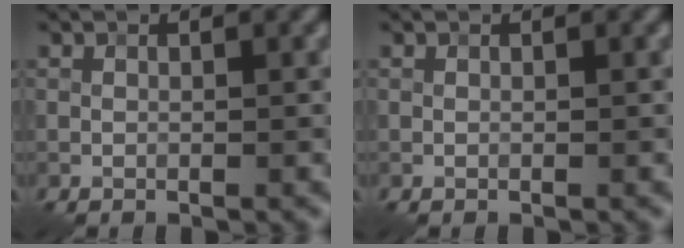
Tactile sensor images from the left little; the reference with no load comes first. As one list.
[{"total": 0.0}]